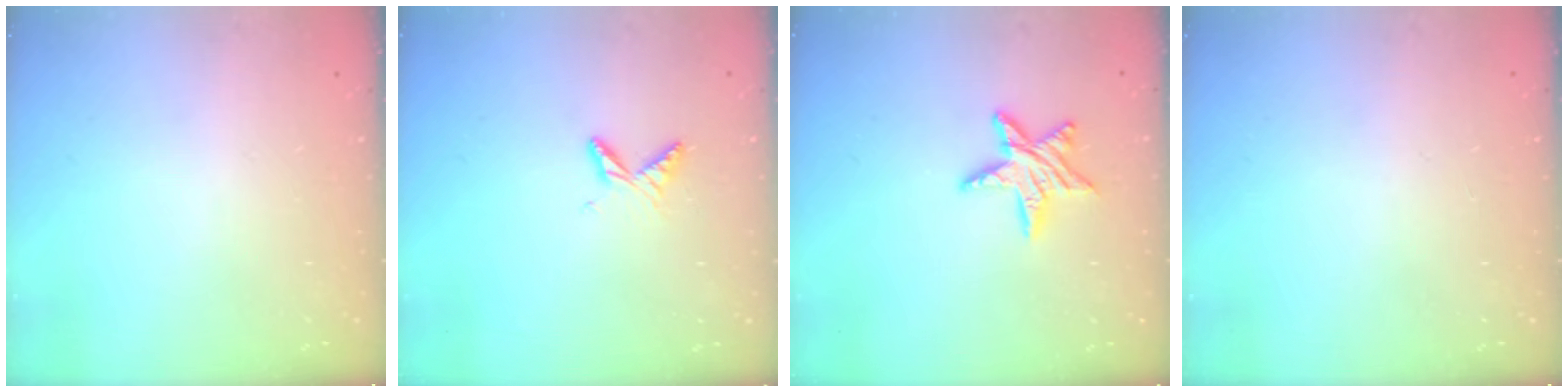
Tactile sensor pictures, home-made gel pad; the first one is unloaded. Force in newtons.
{"total": 5.8, "press": 5.8, "slide": 0.8}
{"total": 10.1, "press": 10.1, "slide": 0.5}
{"total": 0.0}